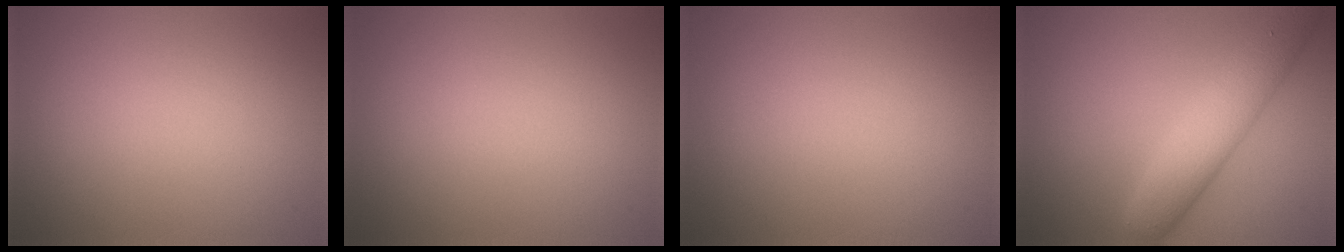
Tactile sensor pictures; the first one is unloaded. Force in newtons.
{"total": 0.0}
{"total": 0.0}
{"total": 5.5, "press": 5.5, "slide": 0.3}